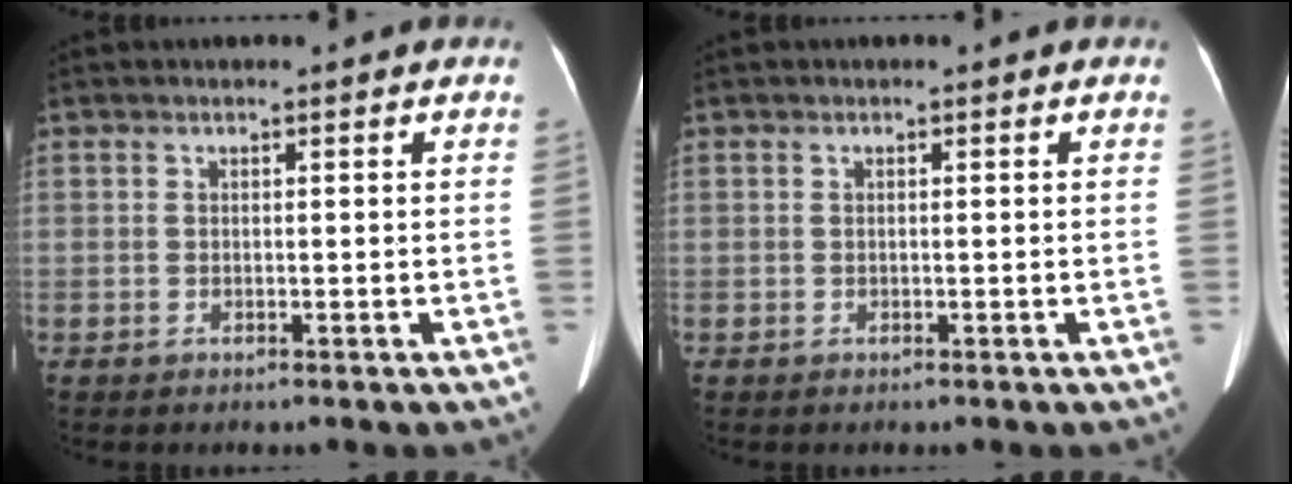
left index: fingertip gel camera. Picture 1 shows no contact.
{"total": 0.0}